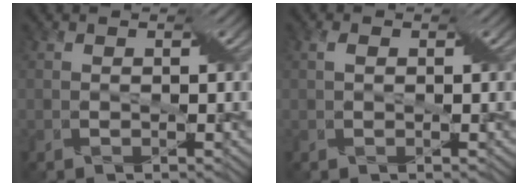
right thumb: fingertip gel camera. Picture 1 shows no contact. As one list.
[{"total": 1.1, "force": [0.3, 0.6, 0.8], "torque": [-0.017, 0.005, 0.005]}]